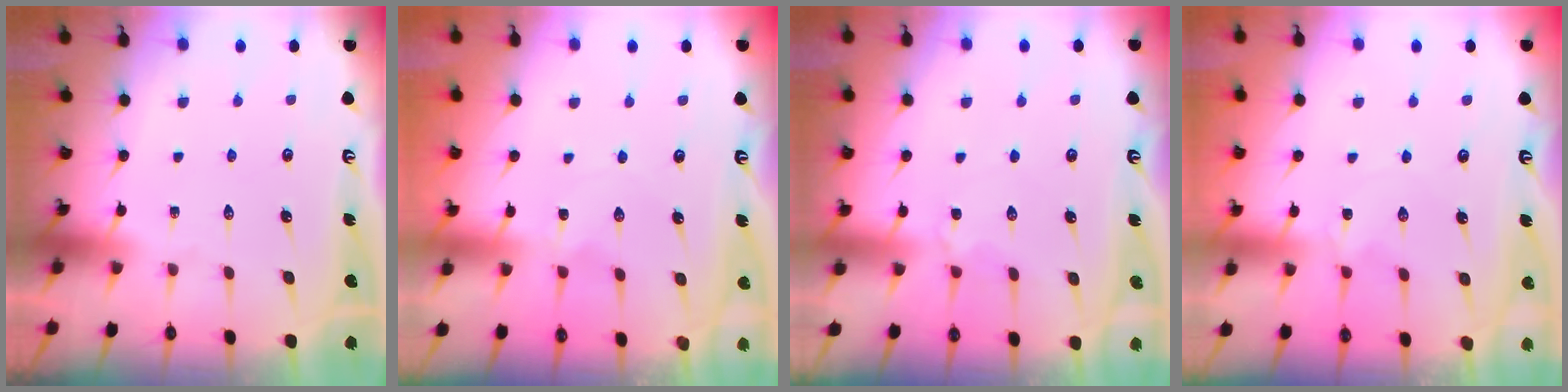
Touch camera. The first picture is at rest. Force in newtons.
{"total": 0.9, "press": 0.9, "slide": 0.1}
{"total": 2.9, "press": 2.9, "slide": 0.5}
{"total": 0.6, "press": 0.6, "slide": 0.3}